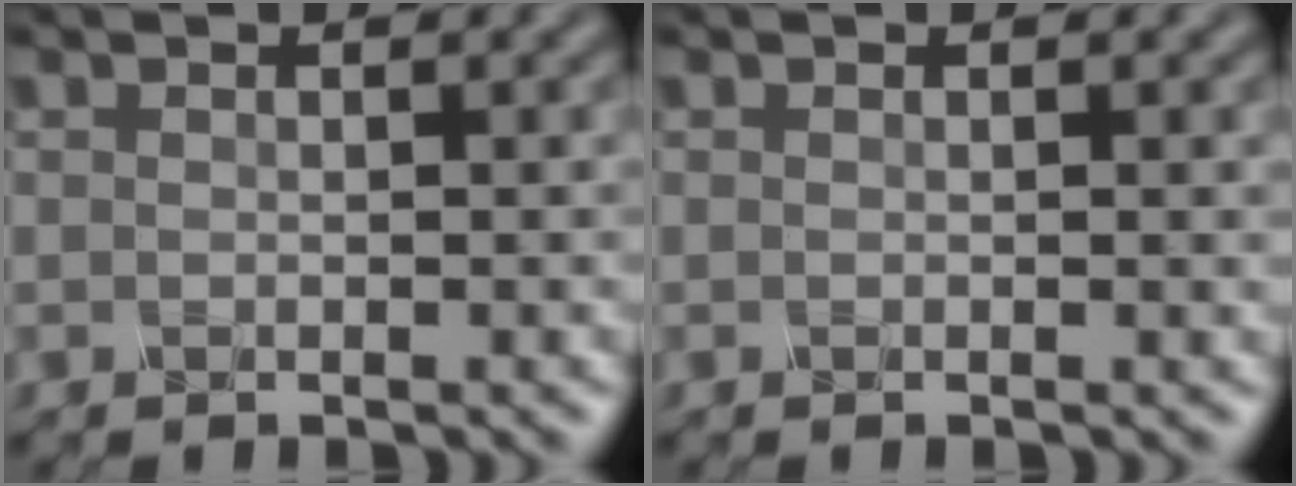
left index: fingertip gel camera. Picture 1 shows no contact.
{"total": 0.9, "force": [0.1, 0.4, 0.8], "torque": [-0.004, 0.002, -0.002]}